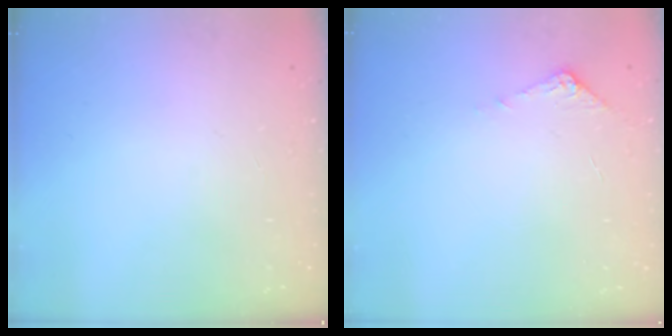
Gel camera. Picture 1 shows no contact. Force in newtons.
{"total": 6.5, "press": 6.4, "slide": 0.6}